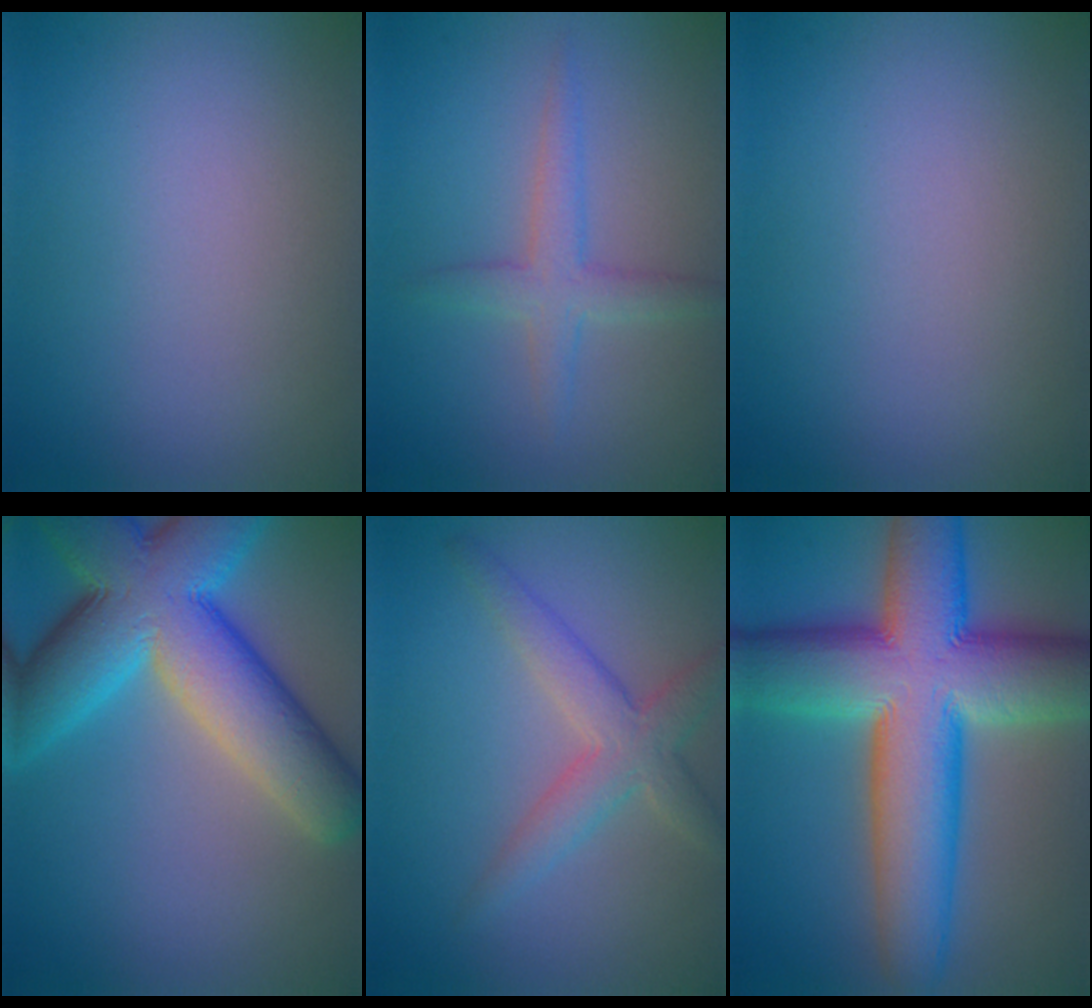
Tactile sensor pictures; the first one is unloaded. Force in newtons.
{"total": 2.7, "press": 2.7, "slide": 0.1}
{"total": 0.0}
{"total": 12.5, "press": 12.5, "slide": 0.4}
{"total": 3.8, "press": 3.8, "slide": 0.2}
{"total": 15.2, "press": 15.2, "slide": 0.6}